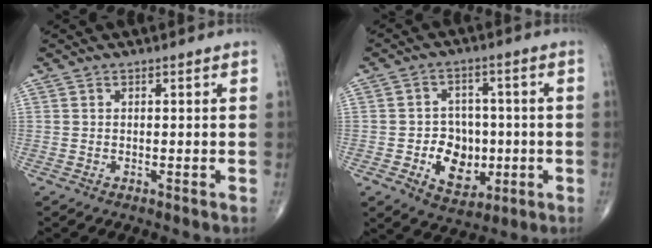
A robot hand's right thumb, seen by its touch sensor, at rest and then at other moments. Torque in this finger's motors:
{"motor_torque": [0.06, 0.30, 0.54, 0.33, 0.18]}